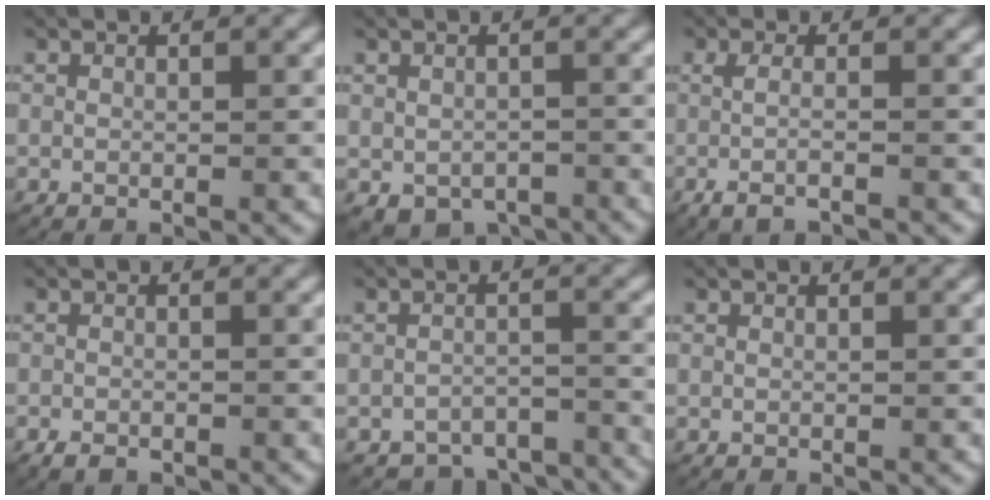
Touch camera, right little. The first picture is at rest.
{"total": 4.5, "force": [-3.3, 2.6, 1.3], "torque": [-0.007, -0.016, -0.044]}
{"total": 2.3, "force": [-1.4, 0.3, 1.8], "torque": [-0.049, -0.007, -0.021]}
{"total": 1.4, "force": [-1.2, 0.6, 0.5], "torque": [-0.012, -0.006, -0.019]}
{"total": 7.7, "force": [-7.1, 2.6, 1.4], "torque": [0.006, -0.013, -0.117]}
{"total": 0.0}